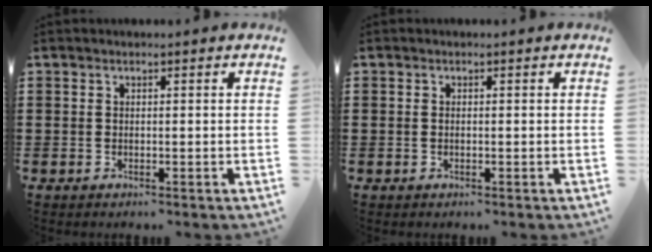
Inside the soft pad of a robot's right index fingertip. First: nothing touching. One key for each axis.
{"total": 0.7, "fx": 0.0, "fy": 0.3, "fz": 0.6, "tx": -0.013, "ty": 0.001, "tz": -0.001}